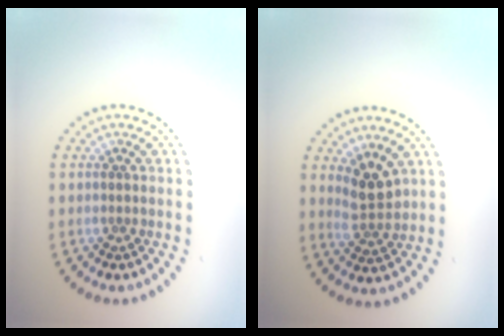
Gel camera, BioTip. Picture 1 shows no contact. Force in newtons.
{"total": 2.8, "press": 2.5, "slide": 1.2}